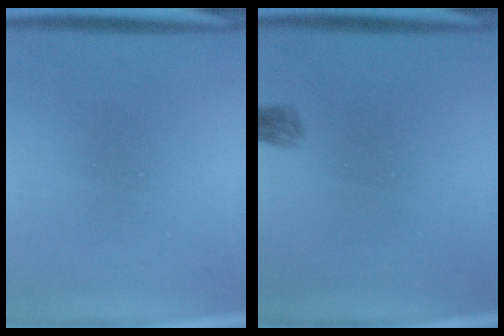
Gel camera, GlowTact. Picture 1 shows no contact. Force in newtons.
{"total": 1.7}